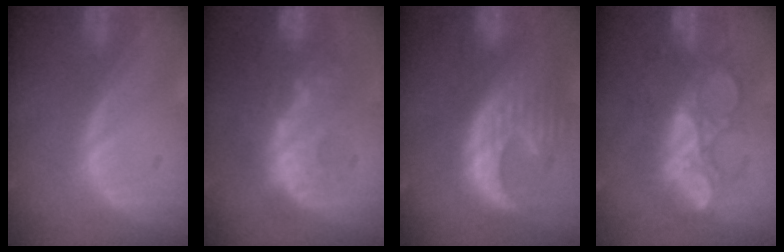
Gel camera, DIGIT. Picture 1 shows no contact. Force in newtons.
{"total": 10.1, "press": 9.3, "slide": 4.0}
{"total": 12.8, "press": 11.2, "slide": 6.3}
{"total": 9.2, "press": 8.8, "slide": 2.5}